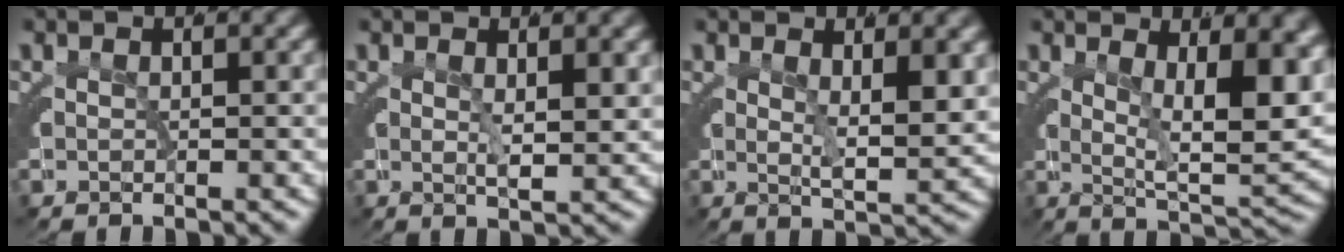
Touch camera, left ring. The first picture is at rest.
{"total": 1.7, "force": [0.7, -0.3, 1.5], "torque": [-0.023, -0.013, 0.019]}
{"total": 3.3, "force": [1.4, -0.2, 3.0], "torque": [-0.041, -0.018, 0.030]}
{"total": 8.3, "force": [2.0, 2.3, 7.7], "torque": [-0.094, -0.012, 0.035]}